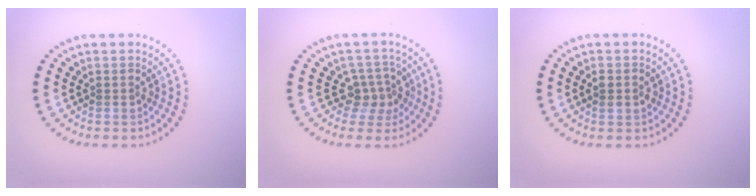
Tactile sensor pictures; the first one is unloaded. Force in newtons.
{"total": 2.7, "press": 2.0, "slide": 1.8}
{"total": 1.4, "press": 1.4, "slide": 0.3}